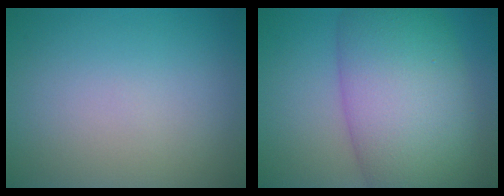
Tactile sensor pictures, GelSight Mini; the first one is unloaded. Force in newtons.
{"total": 12.0, "press": 12.0, "slide": 0.5}